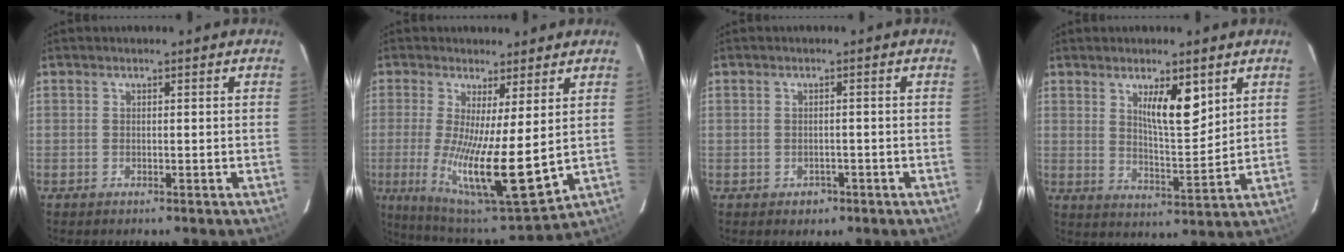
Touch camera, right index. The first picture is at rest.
{"total": 14.7, "force": [-0.8, 2.1, 14.6], "torque": [-0.258, -0.045, -0.002]}
{"total": 1.7, "force": [-0.9, 1.4, 0.5], "torque": [-0.005, 0.004, -0.008]}
{"total": 7.6, "force": [3.8, 1.8, 6.3], "torque": [-0.106, -0.010, 0.069]}